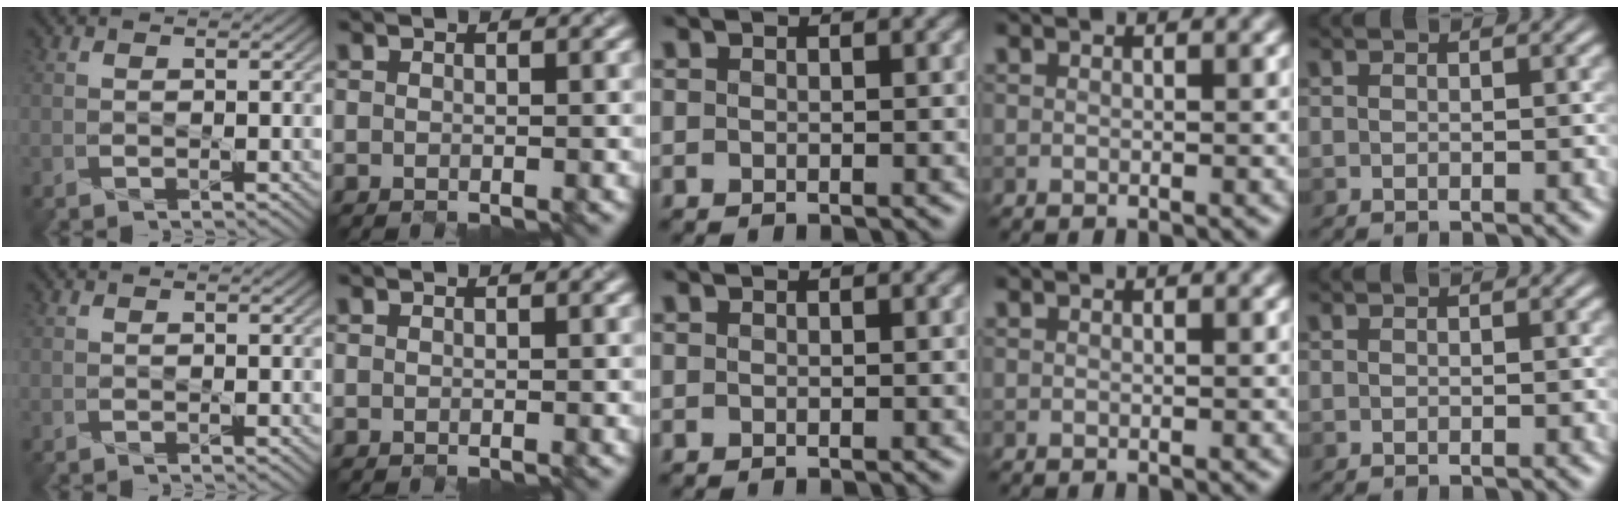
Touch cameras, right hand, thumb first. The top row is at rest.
{}